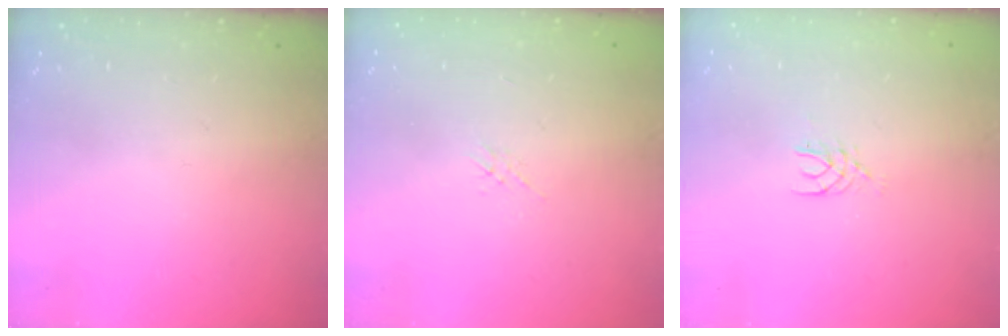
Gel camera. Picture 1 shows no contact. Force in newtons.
{"total": 1.7, "press": 1.6, "slide": 0.4}
{"total": 3.1, "press": 3.0, "slide": 0.4}